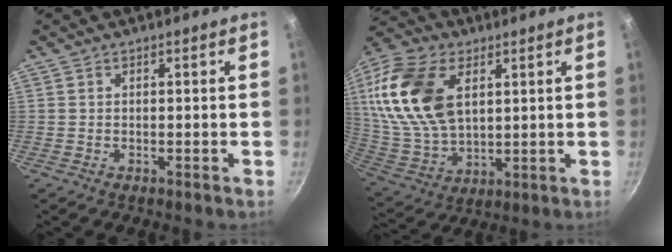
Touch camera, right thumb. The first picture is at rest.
{"total": 21.5, "force": [6.2, 13.1, 15.9], "torque": [-0.308, -0.017, 0.124]}